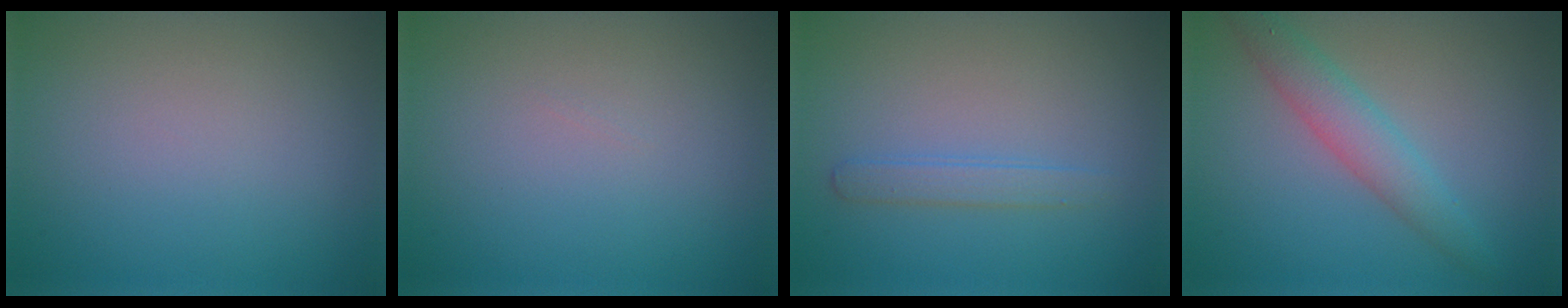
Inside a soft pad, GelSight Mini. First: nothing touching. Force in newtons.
{"total": 0.0}
{"total": 1.6, "press": 1.6, "slide": 0.1}
{"total": 3.4, "press": 3.4, "slide": 0.1}